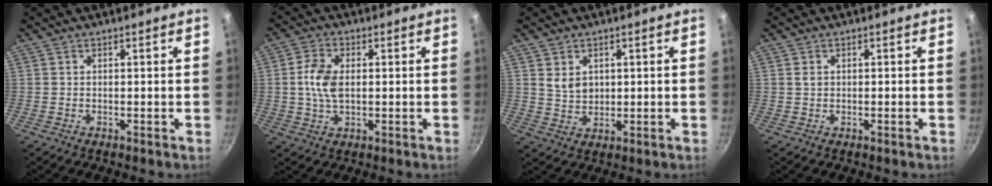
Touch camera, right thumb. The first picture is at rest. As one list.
[{"total": 6.8, "force": [0.5, 4.0, 5.4], "torque": [-0.101, 0.006, 0.006]}, {"total": 4.1, "force": [1.3, 3.0, 2.4], "torque": [-0.031, -0.010, 0.030]}, {"total": 0.7, "force": [0.0, 0.4, 0.6], "torque": [-0.014, 0.002, 0.000]}]